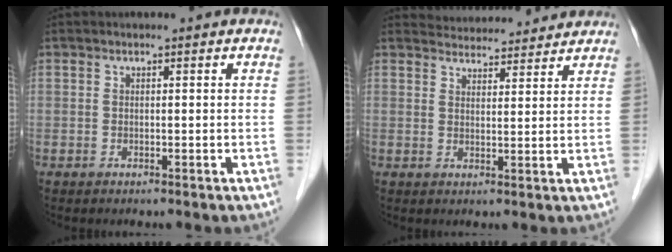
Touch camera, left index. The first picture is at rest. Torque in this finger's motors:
{"motor_torque": [0.07, -0.30, -0.03, -0.01]}